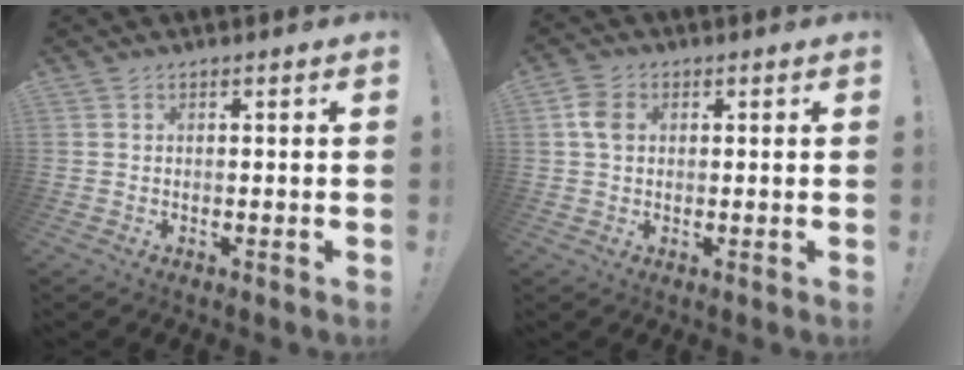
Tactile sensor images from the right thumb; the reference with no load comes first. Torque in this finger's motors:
{"motor_torque": [-0.01, 0.04, -0.27, 0.21, 0.05]}